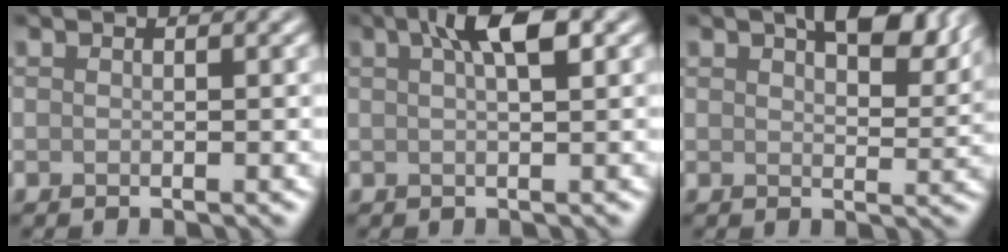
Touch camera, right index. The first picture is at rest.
{"total": 4.0, "force": [1.7, 1.0, 3.5], "torque": [-0.051, 0.012, 0.024]}
{"total": 6.2, "force": [3.6, 2.8, 4.2], "torque": [-0.057, -0.001, 0.052]}